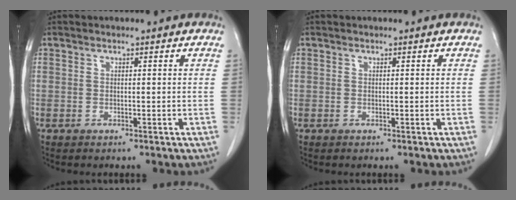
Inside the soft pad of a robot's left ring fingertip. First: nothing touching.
{"total": 0.0}